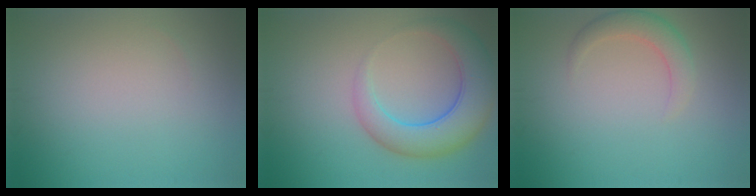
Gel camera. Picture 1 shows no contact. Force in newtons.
{"total": 6.8, "press": 6.7, "slide": 0.3}
{"total": 2.6, "press": 2.6, "slide": 0.1}